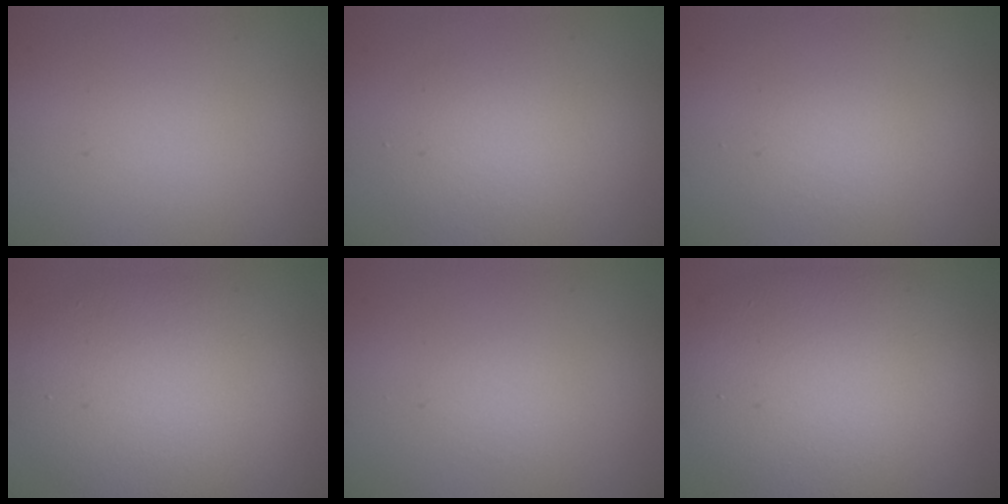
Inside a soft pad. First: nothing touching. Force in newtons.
{"total": 2.8, "press": 2.8, "slide": 0.2}
{"total": 1.3, "press": 1.3, "slide": 0.0}
{"total": 7.7, "press": 7.7, "slide": 0.3}
{"total": 0.0}
{"total": 10.9, "press": 10.9, "slide": 0.6}